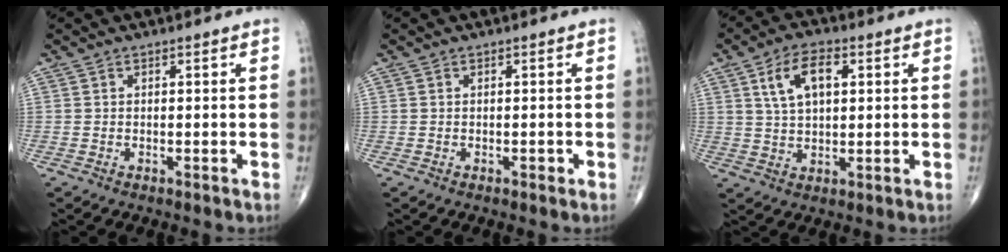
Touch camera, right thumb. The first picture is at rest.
{"total": 0.6, "force": [-0.3, 0.3, 0.4], "torque": [-0.001, 0.001, -0.006]}
{"total": 8.7, "force": [2.8, 4.6, 6.8], "torque": [-0.108, -0.001, 0.051]}